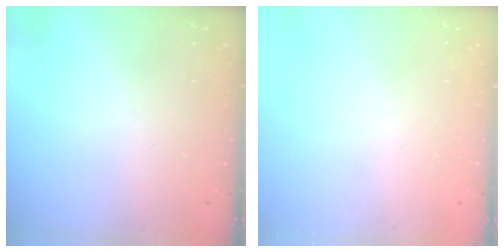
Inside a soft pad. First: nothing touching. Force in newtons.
{"total": 0.0}